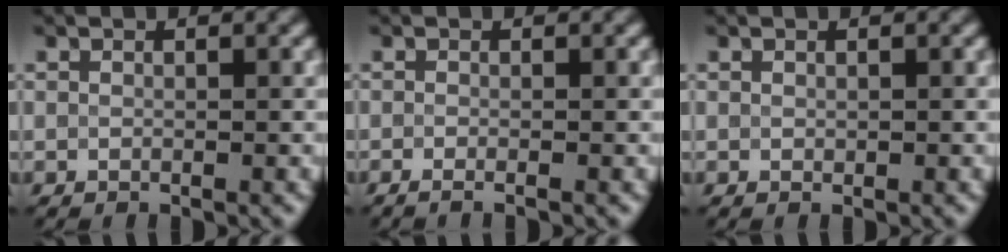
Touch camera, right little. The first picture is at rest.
{"total": 1.3, "force": [-0.6, 0.4, 1.0], "torque": [-0.008, -0.012, -0.013]}
{"total": 0.0}